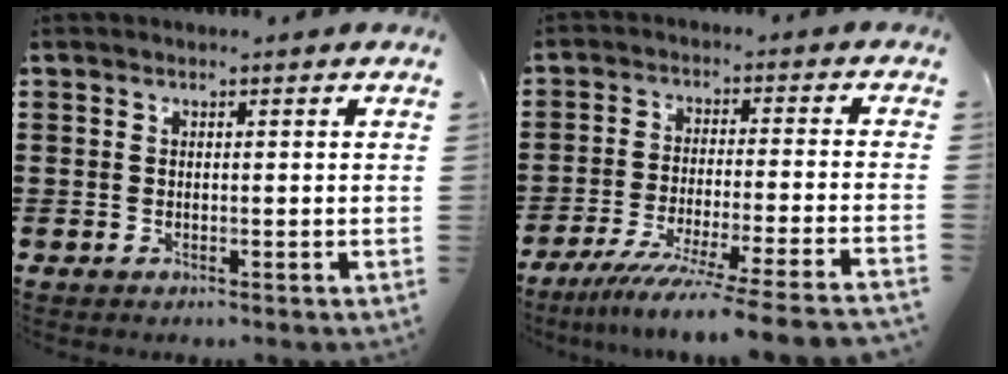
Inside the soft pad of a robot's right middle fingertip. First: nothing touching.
{"total": 7.8, "force": [-6.7, -1.2, 3.8], "torque": [-0.063, -0.022, -0.133]}